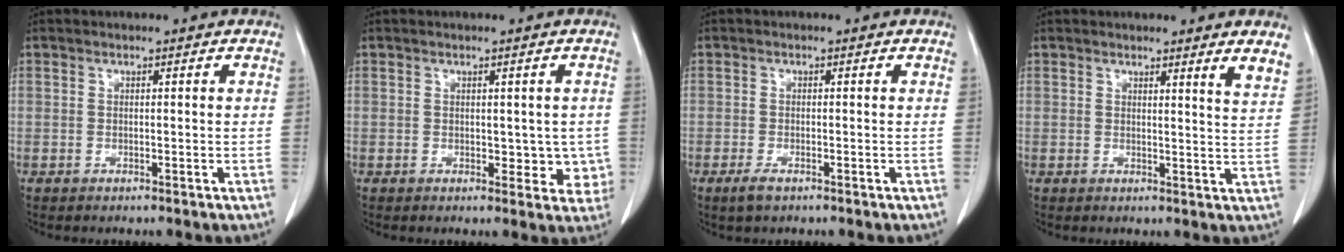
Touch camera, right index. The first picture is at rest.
{"total": 4.0, "force": [0.0, 2.7, 2.9], "torque": [-0.013, 0.004, 0.005]}
{"total": 2.0, "force": [-1.3, 0.6, 1.4], "torque": [-0.029, -0.003, -0.021]}
{"total": 3.5, "force": [3.1, -0.4, 1.7], "torque": [-0.029, -0.027, 0.024]}